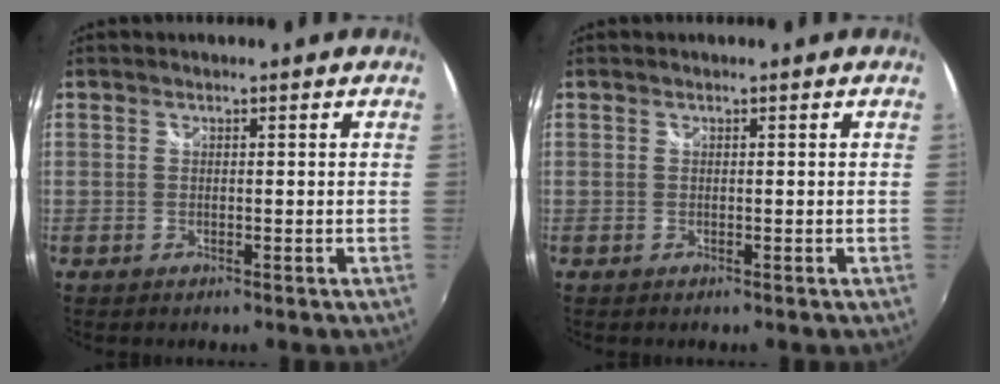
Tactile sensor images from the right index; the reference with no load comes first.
{"total": 0.0}